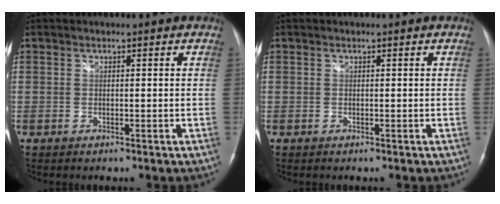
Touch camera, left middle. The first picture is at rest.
{"total": 0.0}